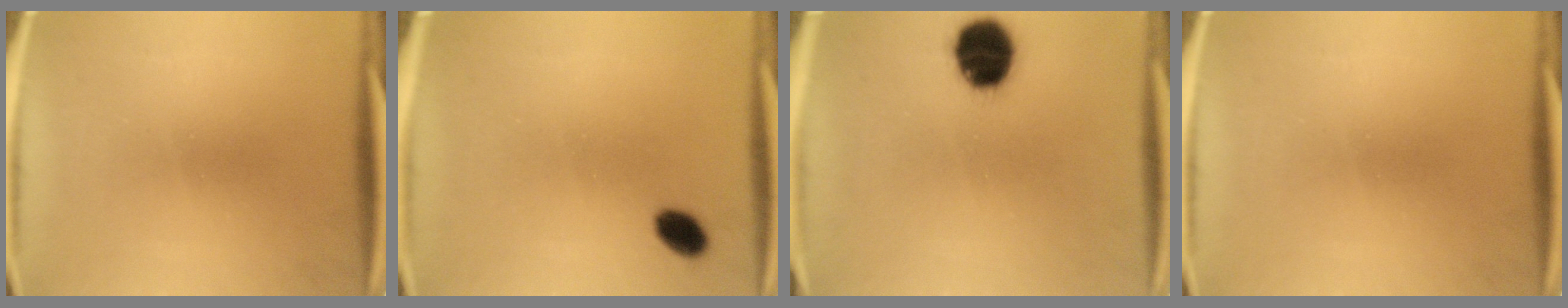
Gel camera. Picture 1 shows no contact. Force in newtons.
{"total": 3.7}
{"total": 12.5}
{"total": 0.0}